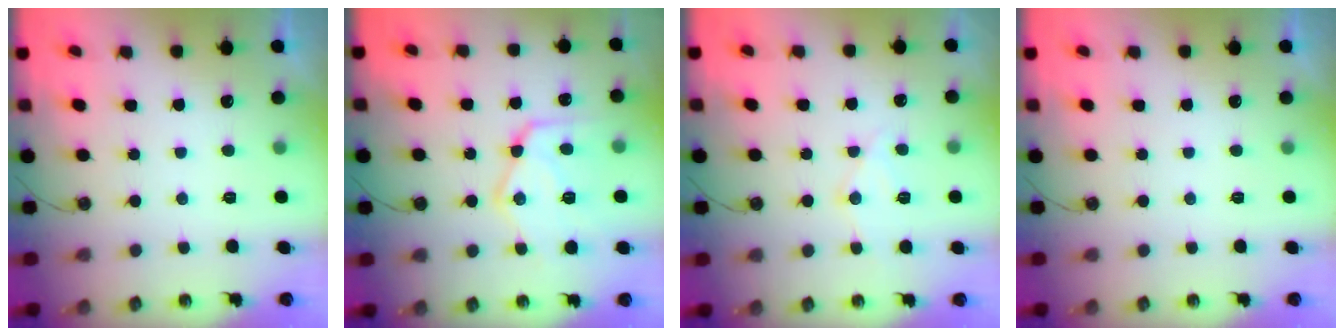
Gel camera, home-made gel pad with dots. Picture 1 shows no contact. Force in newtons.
{"total": 17.6, "press": 17.5, "slide": 1.7}
{"total": 9.9, "press": 9.9, "slide": 0.8}
{"total": 0.0}